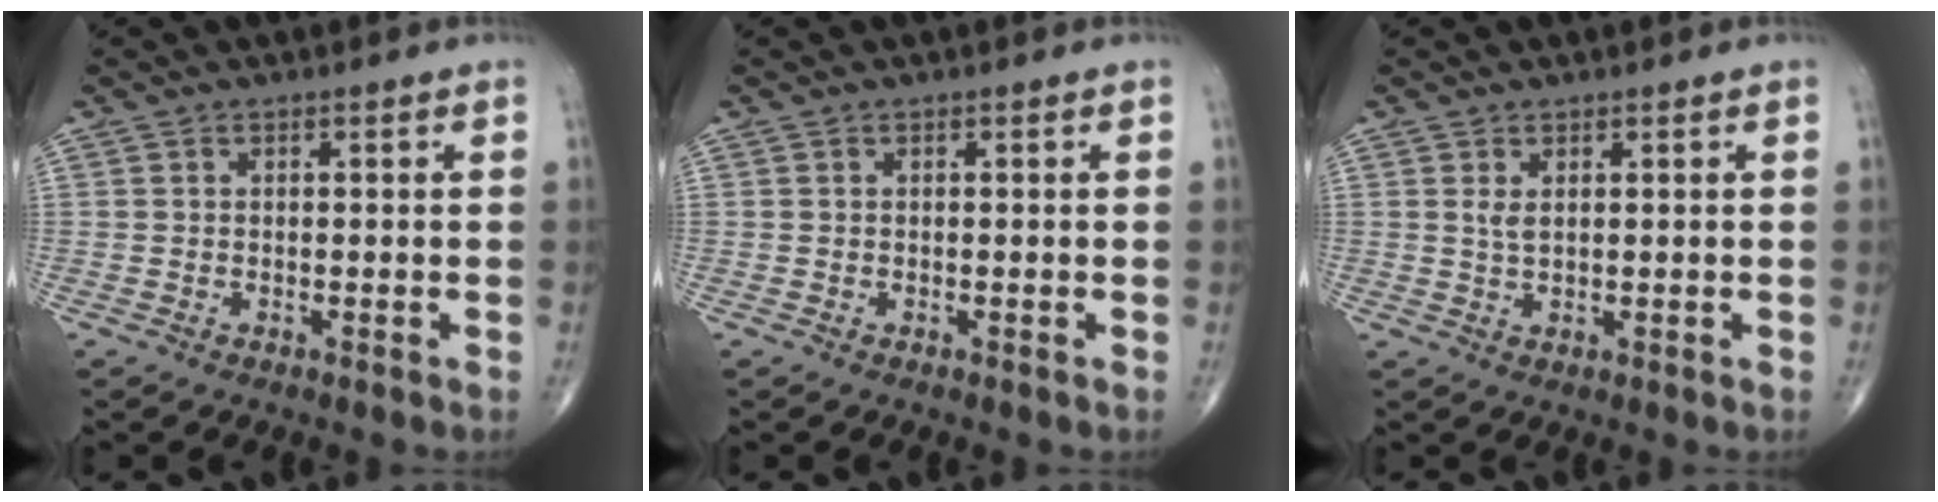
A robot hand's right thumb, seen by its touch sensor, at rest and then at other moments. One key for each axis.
{"total": 0.0}
{"total": 1.8, "fx": 0.7, "fy": 0.7, "fz": 1.4, "tx": -0.029, "ty": -0.005, "tz": 0.019}